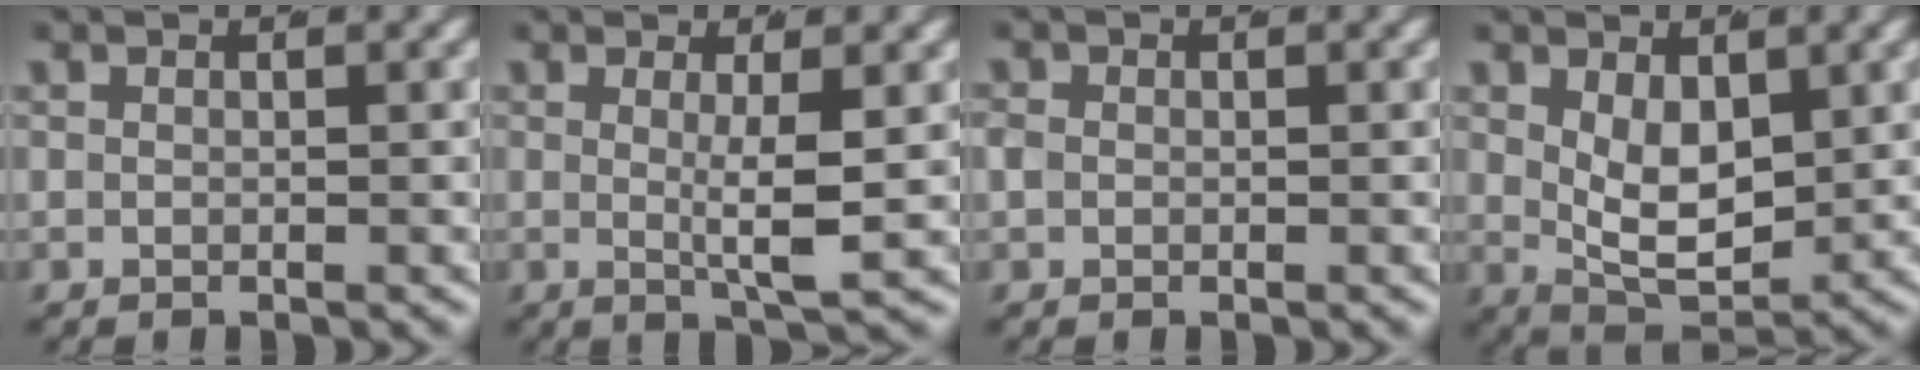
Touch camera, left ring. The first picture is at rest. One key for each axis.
{"total": 3.3, "fx": 0.2, "fy": 0.0, "fz": 3.3, "tx": -0.057, "ty": -0.016, "tz": 0.009}
{"total": 1.1, "fx": -0.2, "fy": 1.0, "fz": 0.5, "tx": -0.022, "ty": -0.006, "tz": 0.002}
{"total": 6.0, "fx": 0.4, "fy": 3.9, "fz": 4.5, "tx": -0.079, "ty": -0.027, "tz": 0.019}